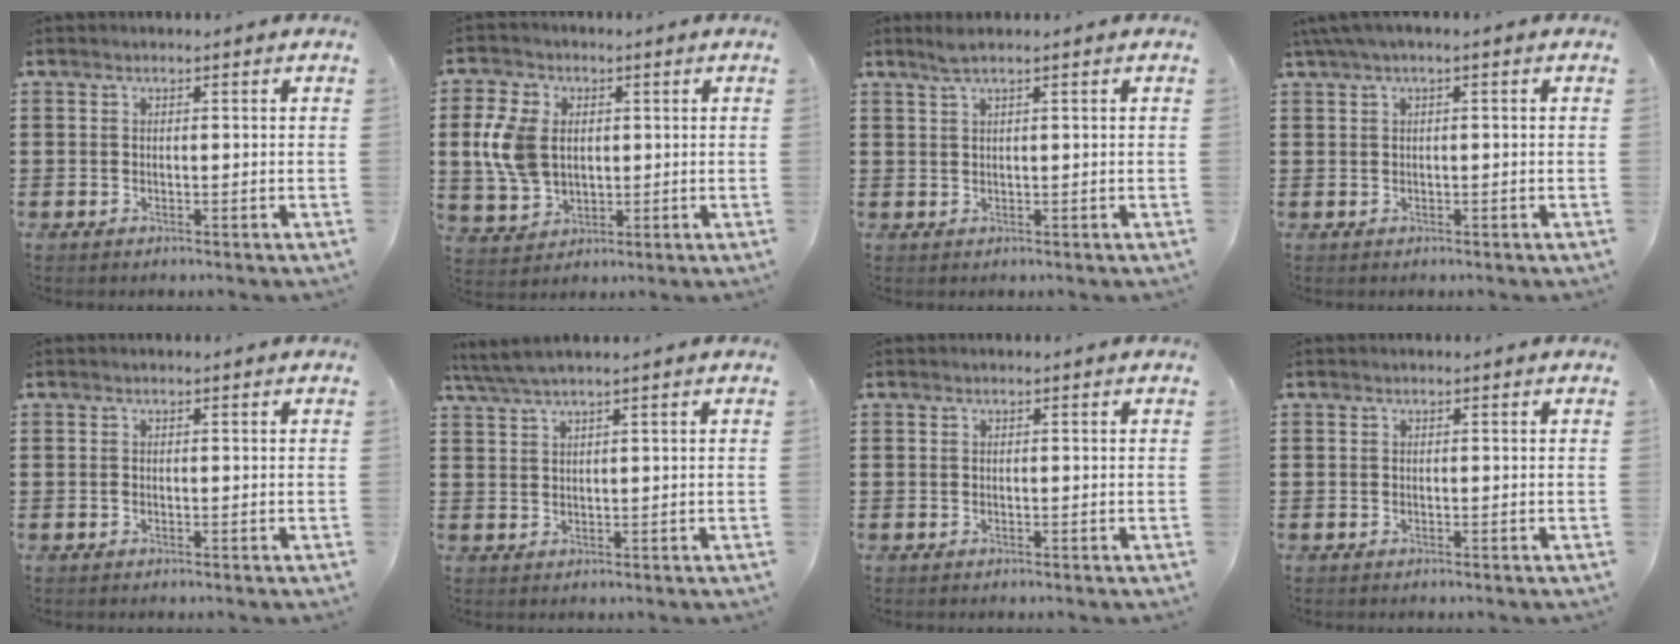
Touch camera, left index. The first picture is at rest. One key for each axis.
{"total": 8.8, "fx": 1.1, "fy": 6.5, "fz": 5.9, "tx": -0.165, "ty": 0.009, "tz": 0.014}
{"total": 1.8, "fx": 1.1, "fy": 0.0, "fz": 1.4, "tx": -0.029, "ty": 0.000, "tz": 0.021}
{"total": 1.6, "fx": -0.1, "fy": 0.1, "fz": 1.6, "tx": -0.025, "ty": -0.003, "tz": -0.001}
{"total": 0.0}
{"total": 2.8, "fx": 2.0, "fy": -0.2, "fz": 1.9, "tx": -0.041, "ty": 0.001, "tz": 0.038}
{"total": 0.0}
{"total": 0.0}